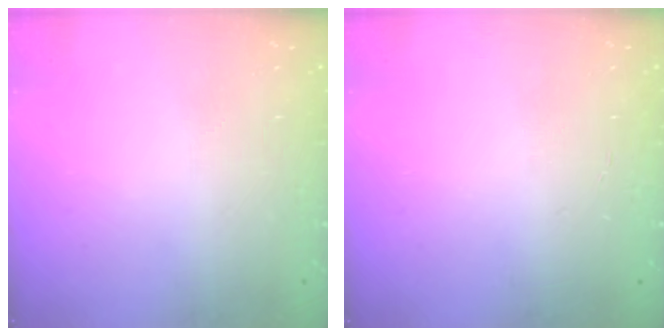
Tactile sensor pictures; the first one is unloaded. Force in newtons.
{"total": 2.0, "press": 2.0, "slide": 0.2}